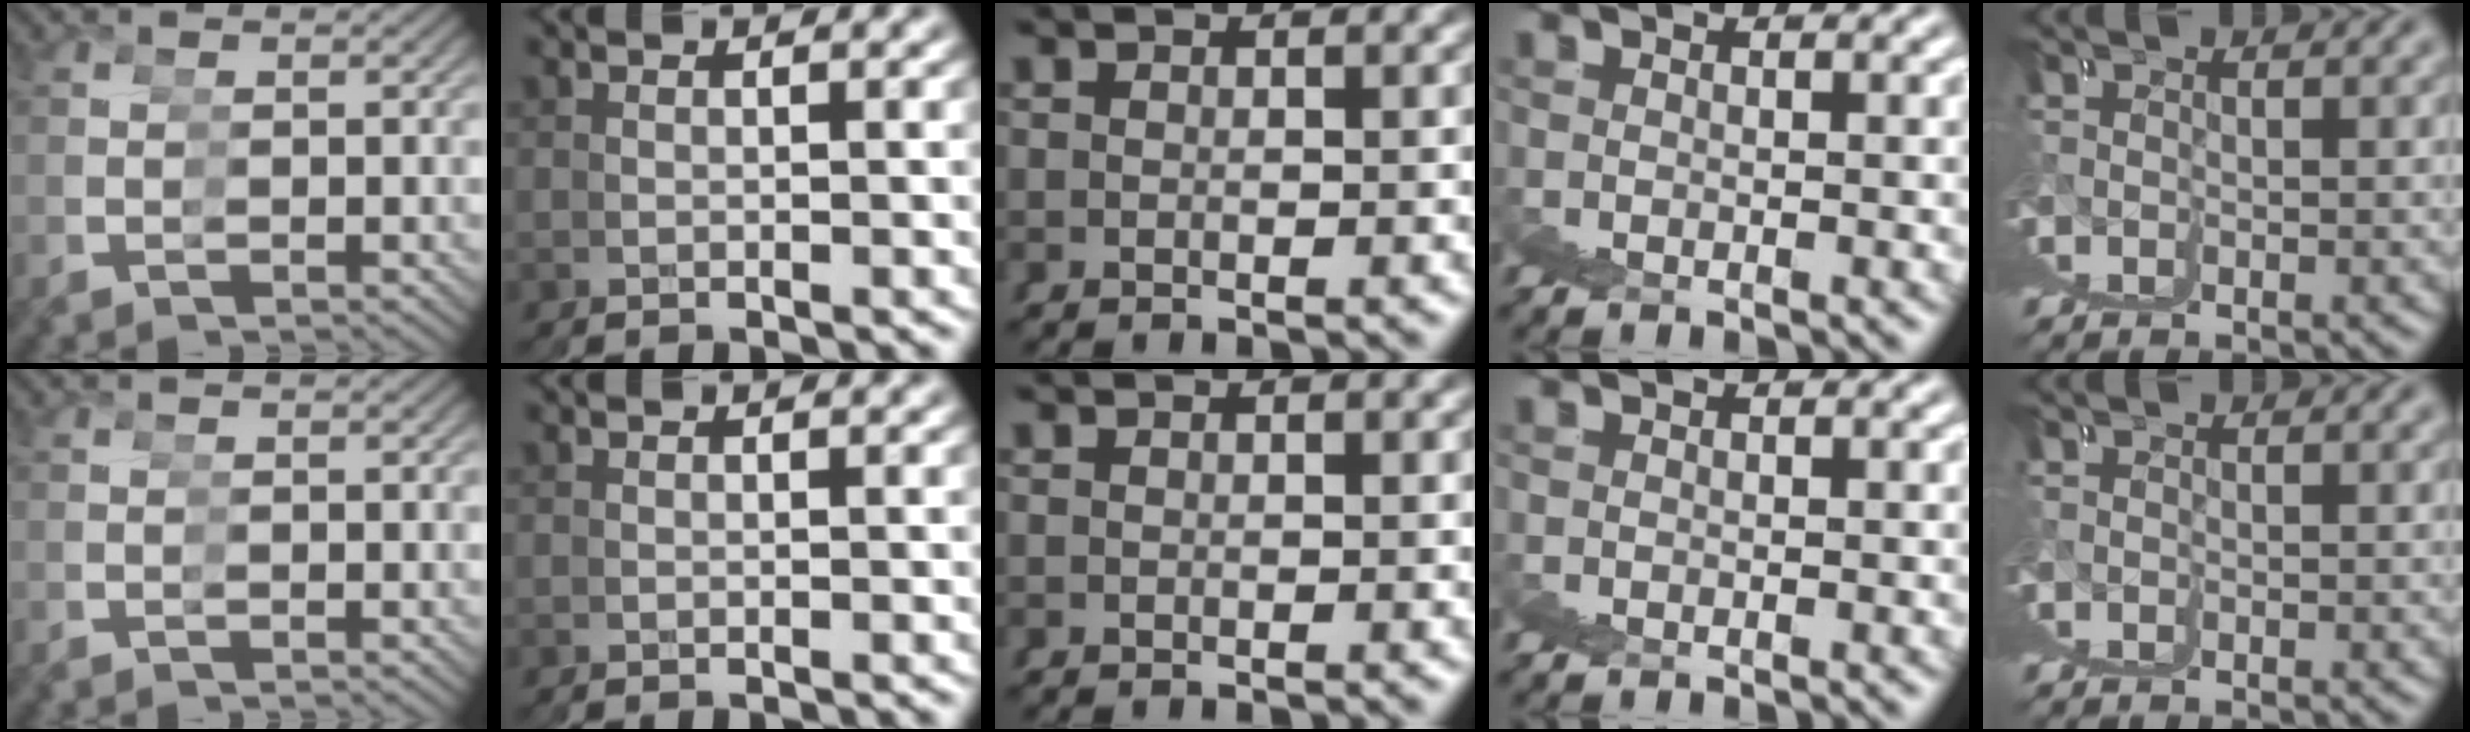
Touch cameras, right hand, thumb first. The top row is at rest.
{}